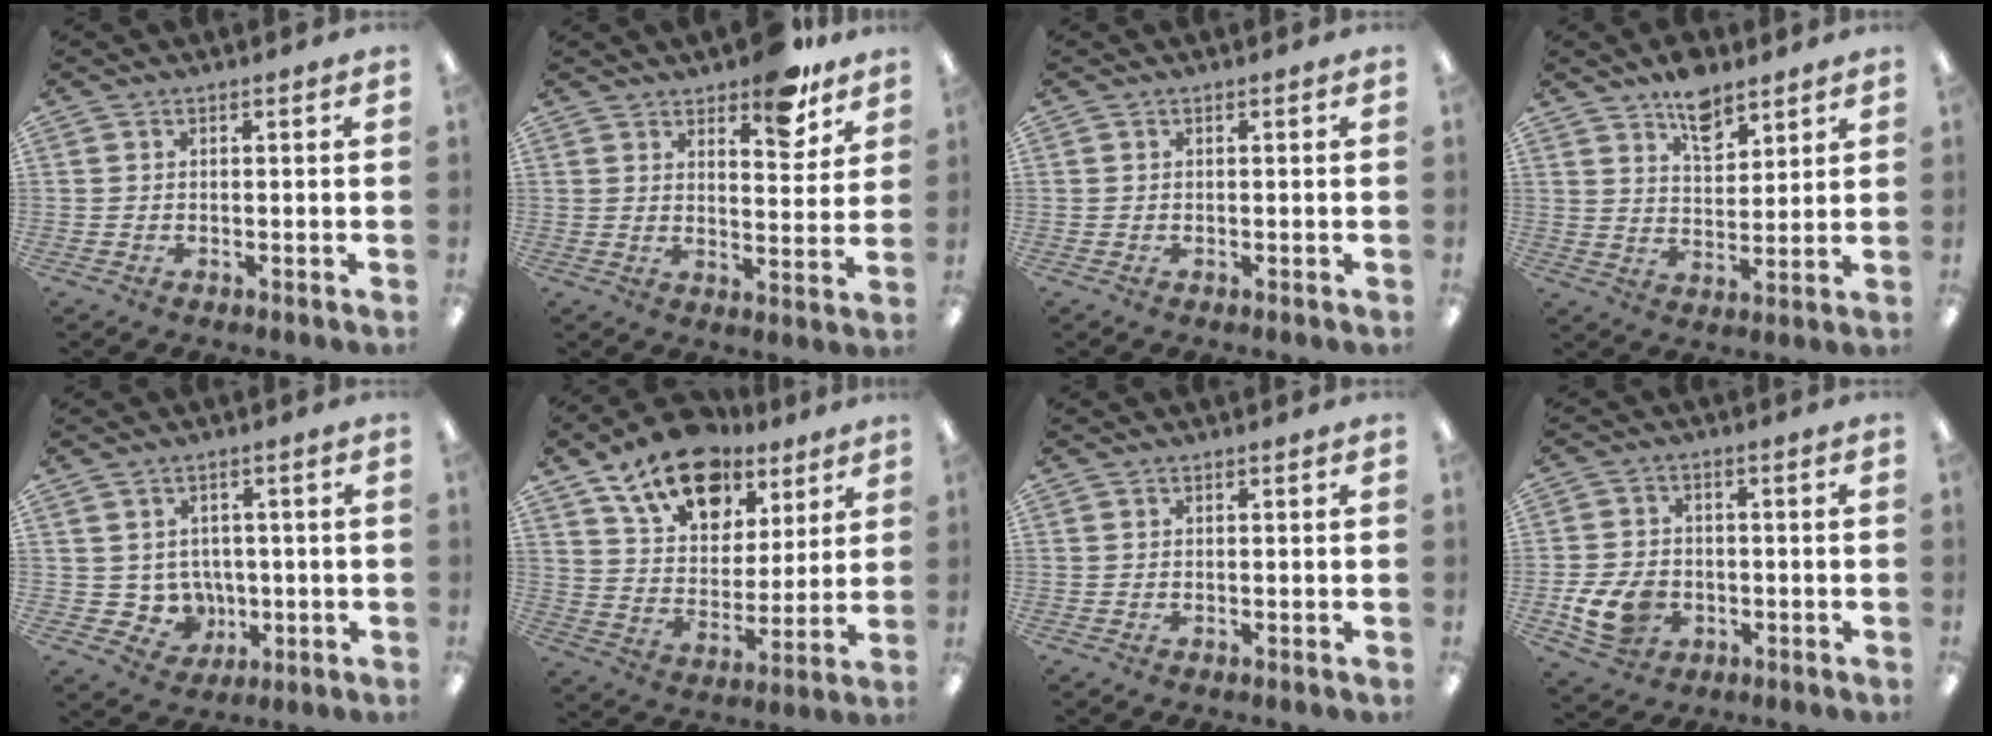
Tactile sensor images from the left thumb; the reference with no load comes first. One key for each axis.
{"total": 9.7, "fx": 7.7, "fy": 3.6, "fz": 4.8, "tx": -0.043, "ty": -0.052, "tz": 0.130}
{"total": 0.0}
{"total": 9.1, "fx": 6.7, "fy": 4.5, "fz": 4.2, "tx": -0.053, "ty": -0.037, "tz": 0.116}
{"total": 5.7, "fx": 1.6, "fy": 5.4, "fz": 0.8, "tx": -0.020, "ty": -0.010, "tz": 0.037}
{"total": 16.7, "fx": 11.3, "fy": 9.9, "fz": 7.4, "tx": -0.122, "ty": -0.061, "tz": 0.203}
{"total": 0.0}
{"total": 8.8, "fx": -2.6, "fy": 6.7, "fz": 5.1, "tx": -0.113, "ty": 0.008, "tz": -0.045}